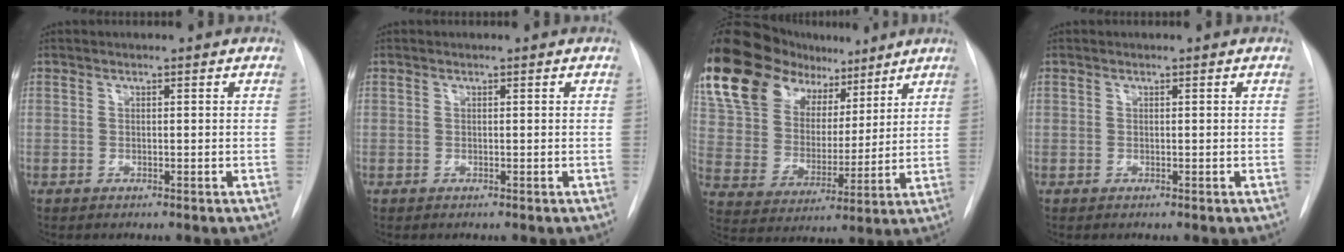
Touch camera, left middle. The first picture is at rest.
{"total": 0.0}
{"total": 18.8, "force": [13.2, 10.2, 8.7], "torque": [-0.151, 0.051, 0.236]}
{"total": 0.0}